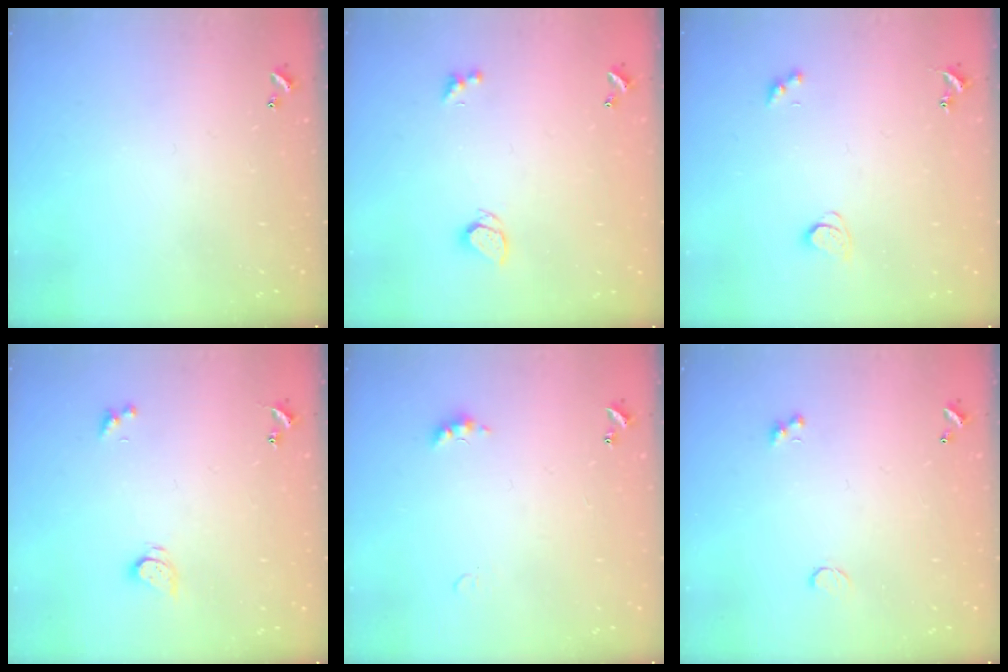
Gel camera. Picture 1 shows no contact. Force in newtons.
{"total": 2.4, "press": 2.3, "slide": 0.6}
{"total": 2.1, "press": 2.1, "slide": 0.4}
{"total": 2.6, "press": 2.6, "slide": 0.2}
{"total": 3.2, "press": 3.1, "slide": 0.6}
{"total": 0.6, "press": 0.4, "slide": 0.4}